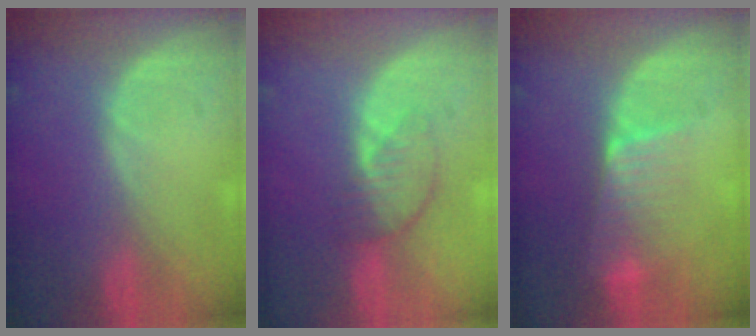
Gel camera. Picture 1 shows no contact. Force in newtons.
{"total": 4.2, "press": 3.7, "slide": 1.9}
{"total": 6.5, "press": 5.8, "slide": 3.1}